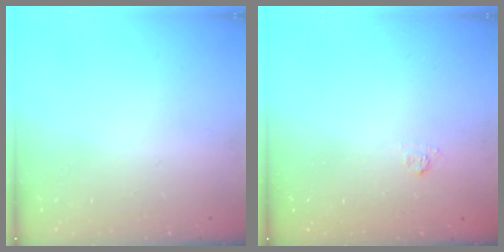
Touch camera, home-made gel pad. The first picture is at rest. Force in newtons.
{"total": 2.2, "press": 2.1, "slide": 0.9}